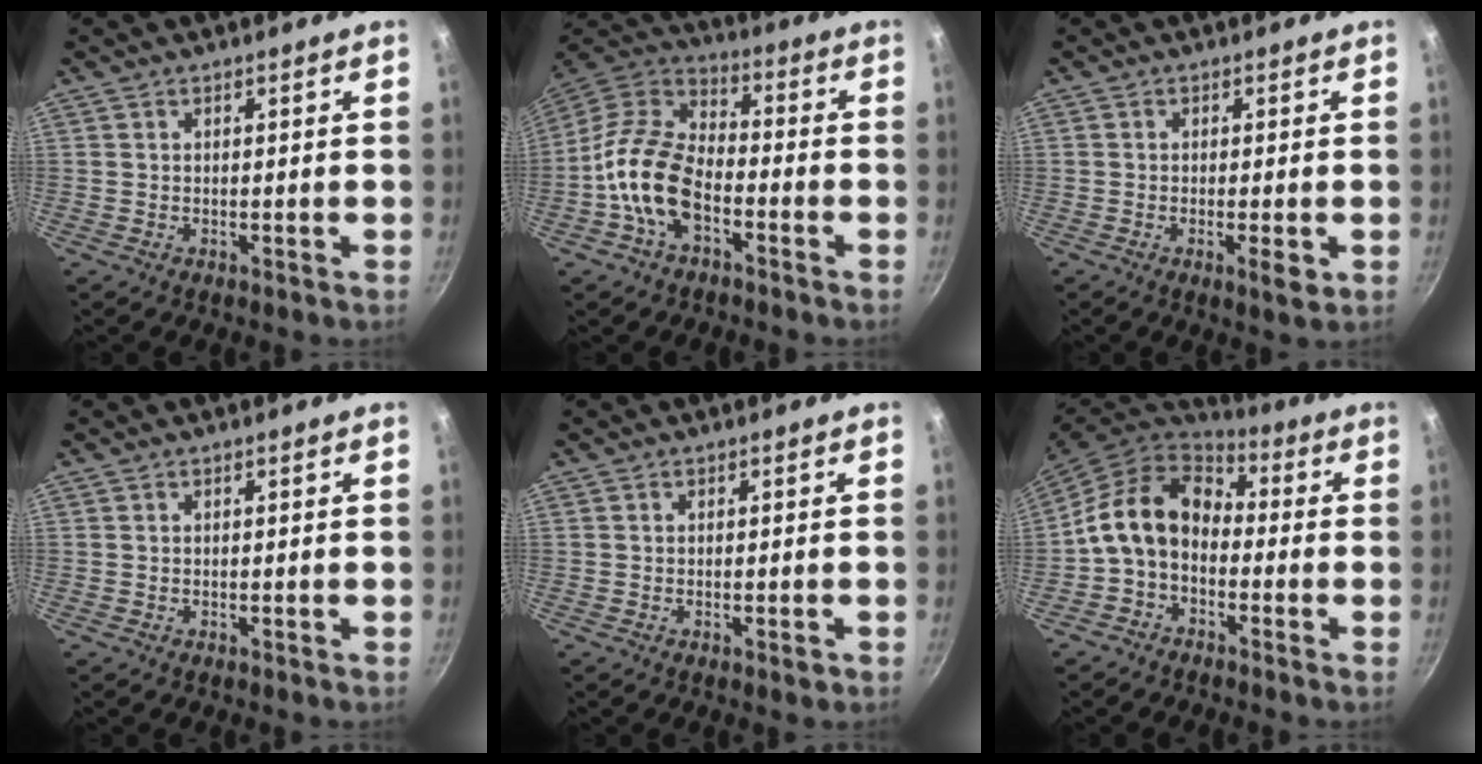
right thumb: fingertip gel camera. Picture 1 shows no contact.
{"total": 14.0, "force": [-5.0, 8.4, 10.0], "torque": [-0.163, 0.049, -0.112]}
{"total": 3.5, "force": [-1.1, 0.7, 3.2], "torque": [-0.061, -0.004, -0.019]}
{"total": 0.0}
{"total": 1.2, "force": [-0.5, 0.3, 1.0], "torque": [-0.018, 0.000, -0.009]}
{"total": 12.8, "force": [-1.3, 9.4, 8.6], "torque": [-0.139, 0.046, -0.045]}